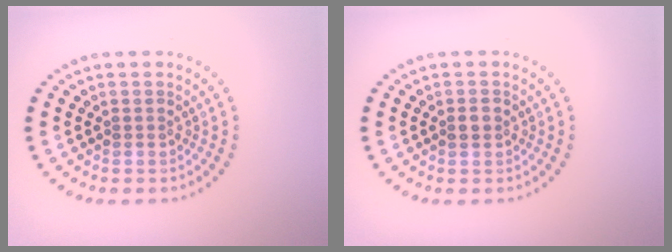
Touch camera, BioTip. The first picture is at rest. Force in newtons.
{"total": 1.3, "press": 1.3, "slide": 0.0}